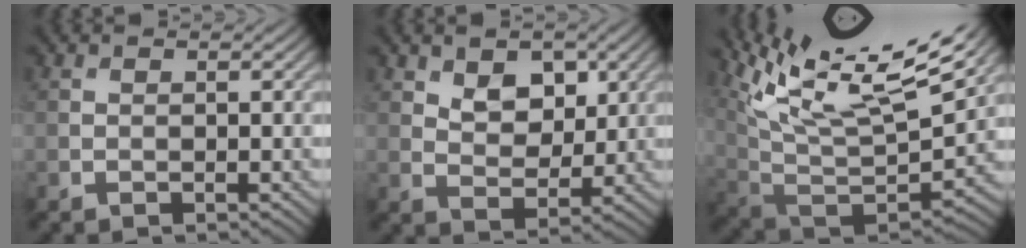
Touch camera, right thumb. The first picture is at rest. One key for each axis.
{"total": 5.4, "fx": 2.5, "fy": 3.3, "fz": 3.3, "tx": -0.052, "ty": -0.018, "tz": 0.038}
{"total": 16.3, "fx": 11.1, "fy": 4.4, "fz": 11.0, "tx": -0.234, "ty": 0.010, "tz": 0.171}